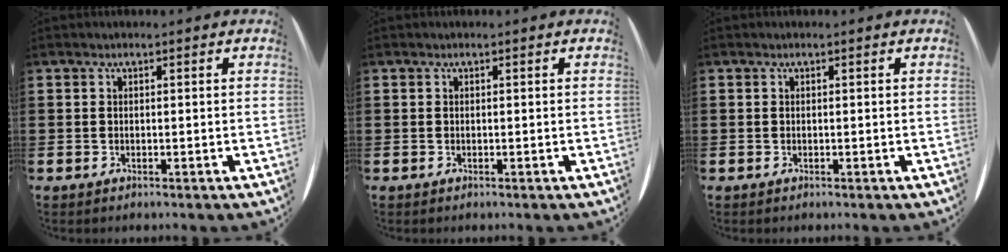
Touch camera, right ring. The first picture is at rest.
{"total": 0.0}
{"total": 0.0}